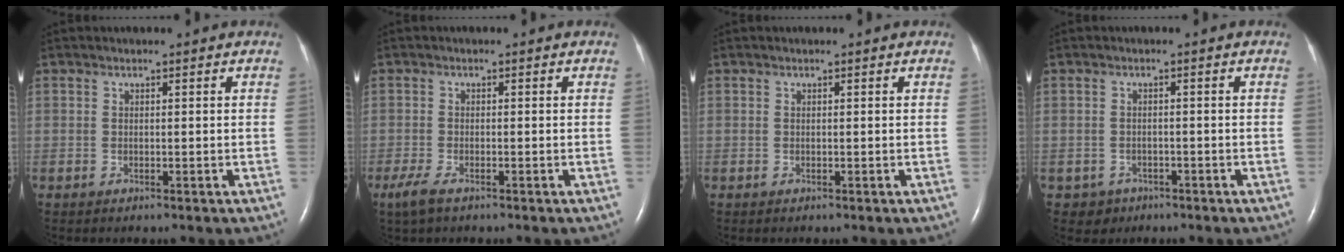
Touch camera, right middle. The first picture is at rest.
{"total": 3.0, "force": [-2.0, 0.8, 2.2], "torque": [-0.056, -0.009, -0.038]}
{"total": 0.0}
{"total": 2.3, "force": [-1.3, 1.9, -0.2], "torque": [0.002, 0.010, -0.017]}